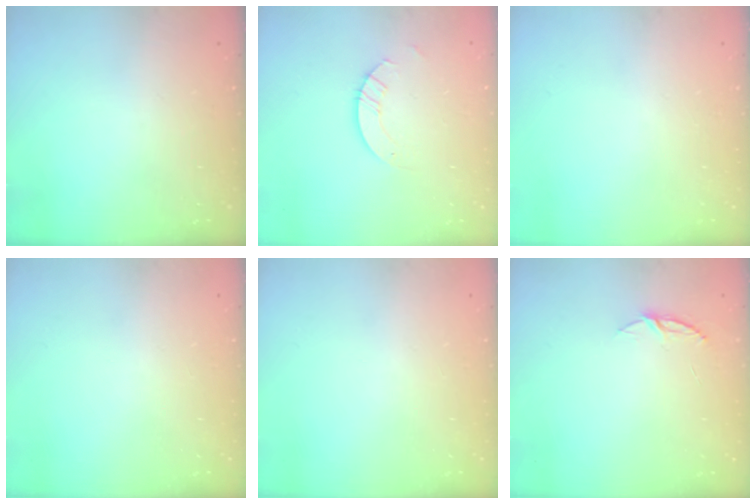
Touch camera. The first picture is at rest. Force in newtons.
{"total": 2.6, "press": 2.6, "slide": 0.2}
{"total": 0.0}
{"total": 0.0}
{"total": 0.0}
{"total": 4.6, "press": 4.5, "slide": 0.4}